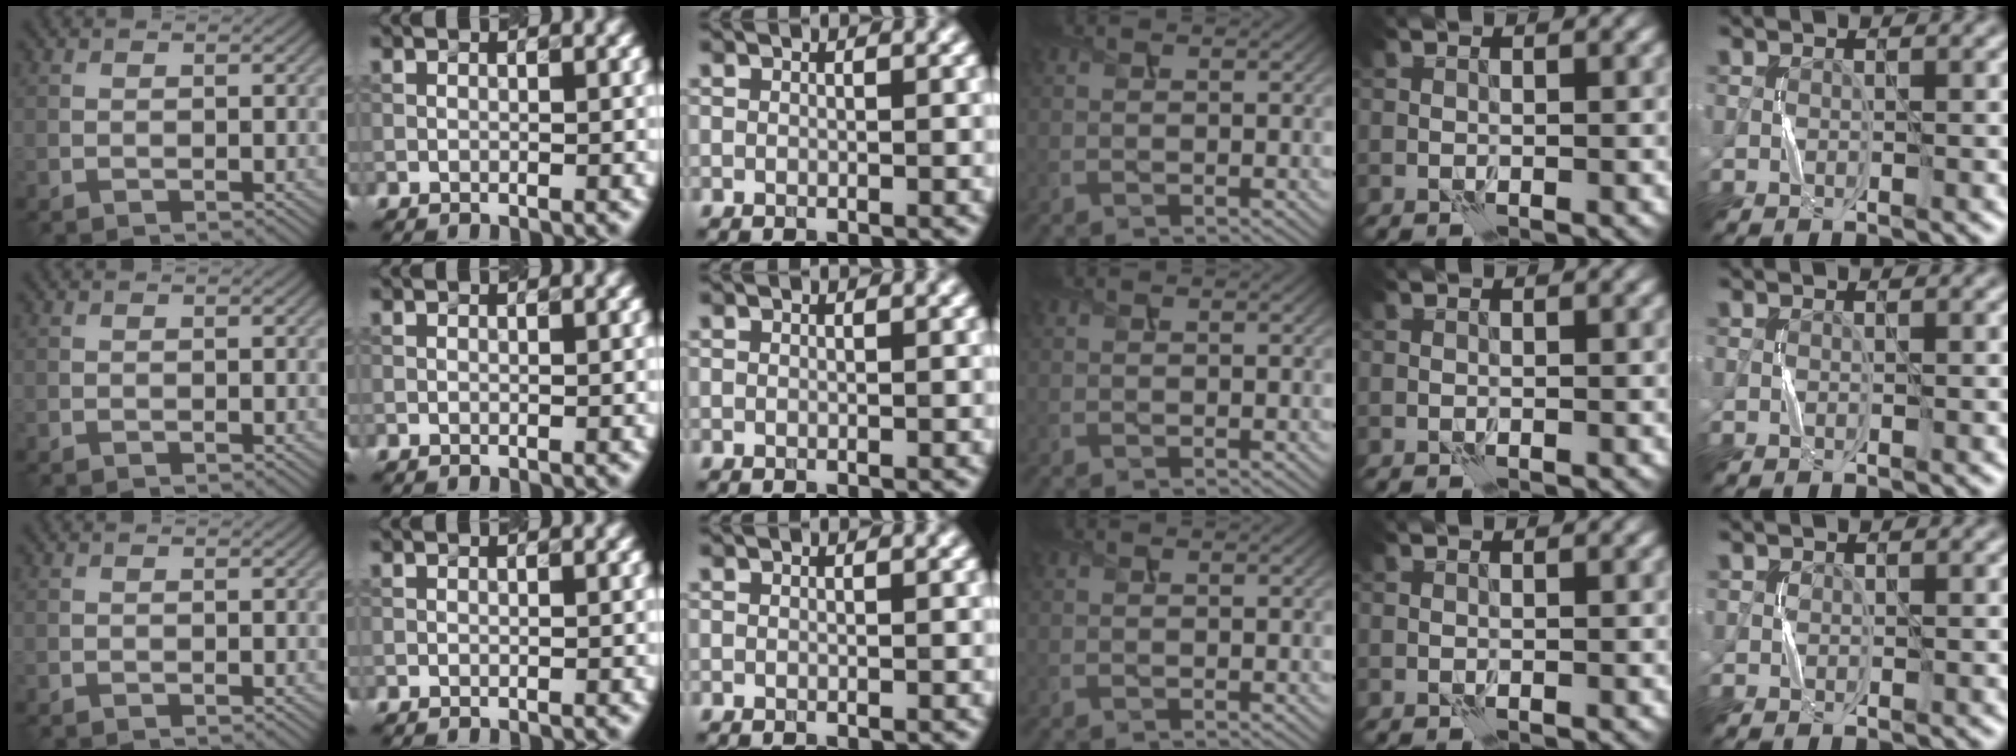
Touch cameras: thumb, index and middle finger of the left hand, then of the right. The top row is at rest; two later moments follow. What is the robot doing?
{"motion": "press", "object": "button"}